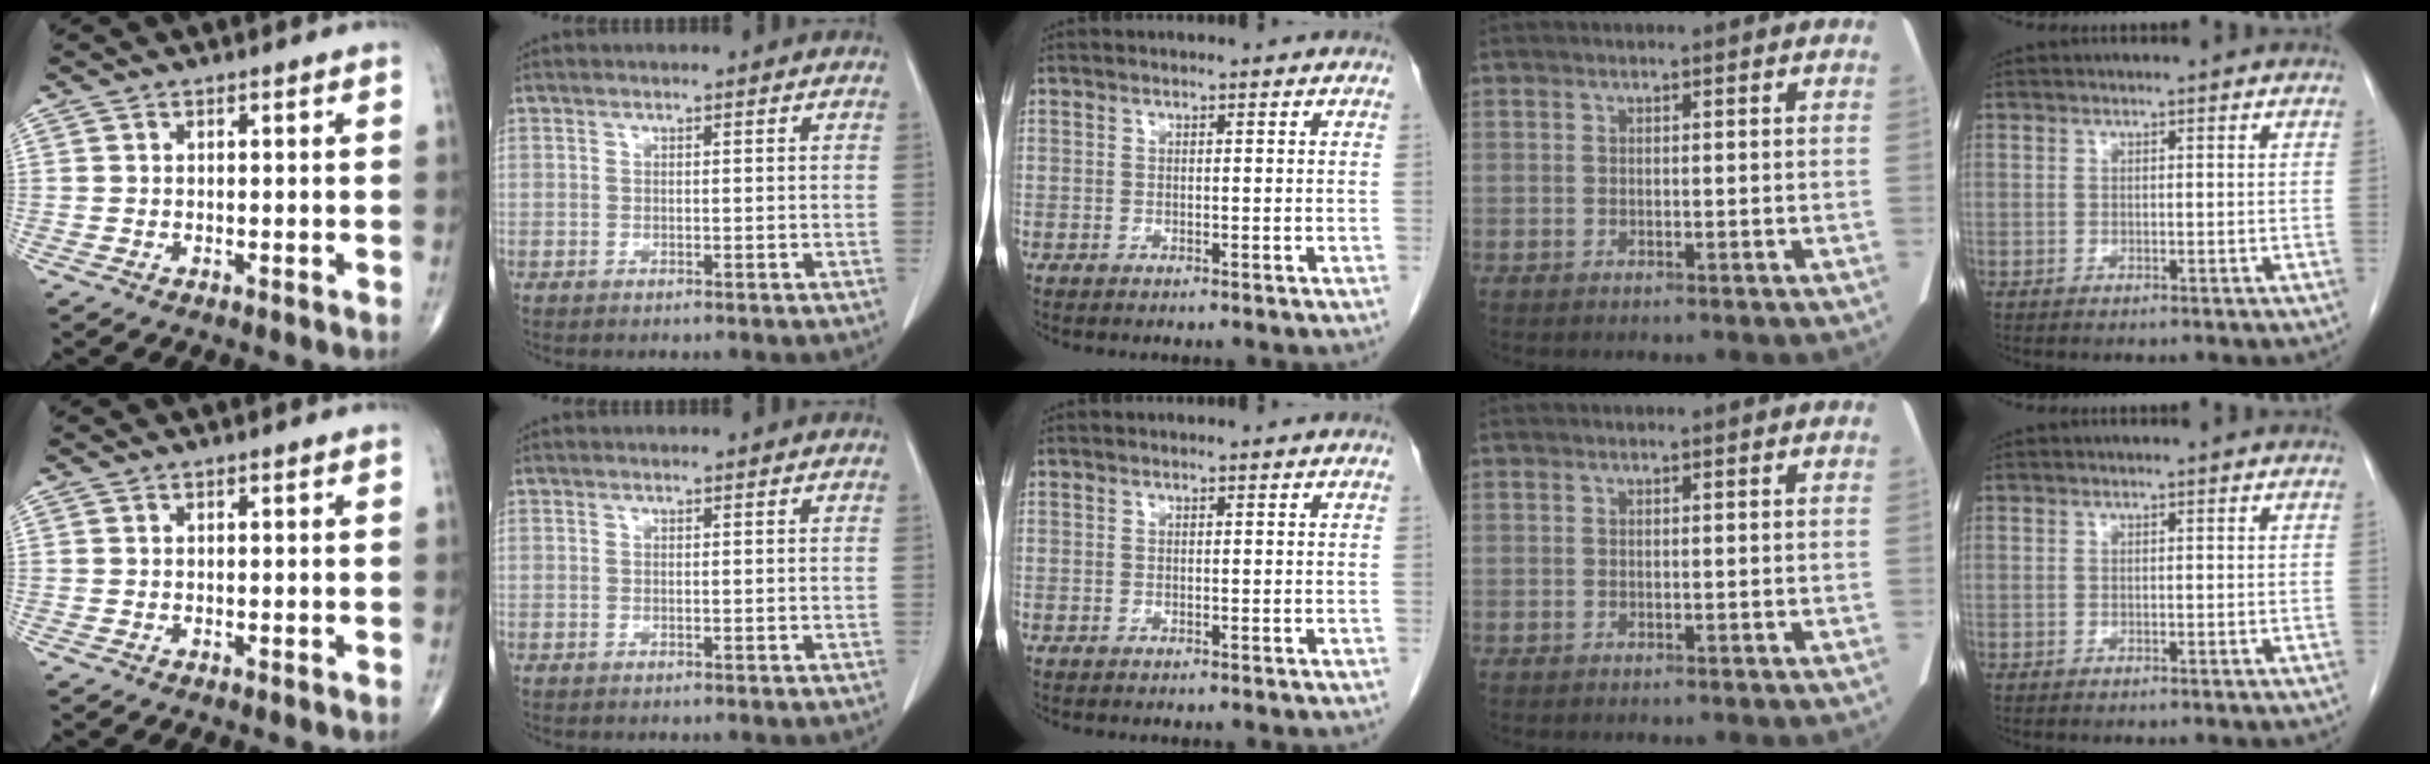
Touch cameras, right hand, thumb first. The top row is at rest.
{}